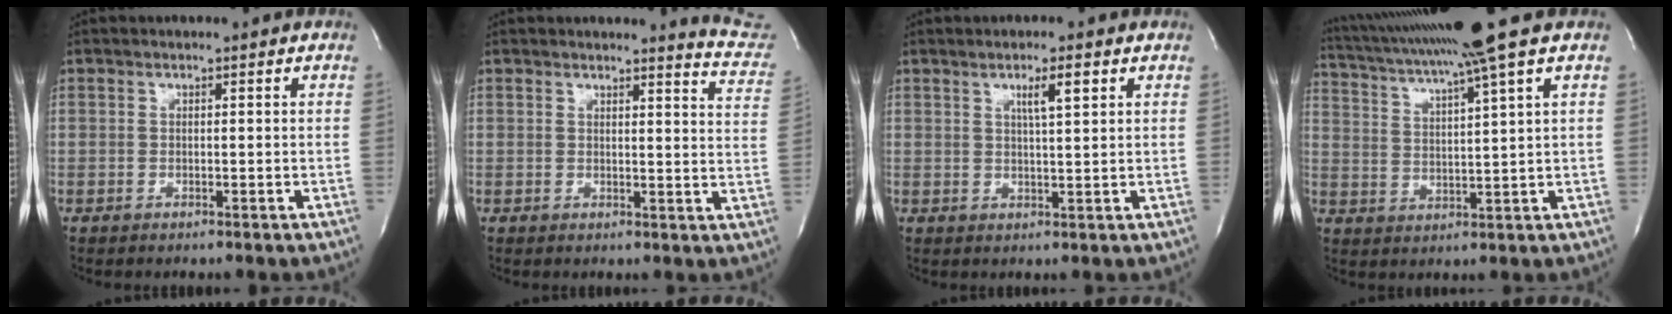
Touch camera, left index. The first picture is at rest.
{"total": 8.6, "force": [8.6, 0.0, 0.5], "torque": [0.007, -0.086, 0.061]}
{"total": 3.3, "force": [1.4, -0.2, 2.9], "torque": [-0.052, -0.007, 0.024]}
{"total": 14.6, "force": [11.3, -2.2, 9.0], "torque": [-0.168, 0.001, 0.176]}